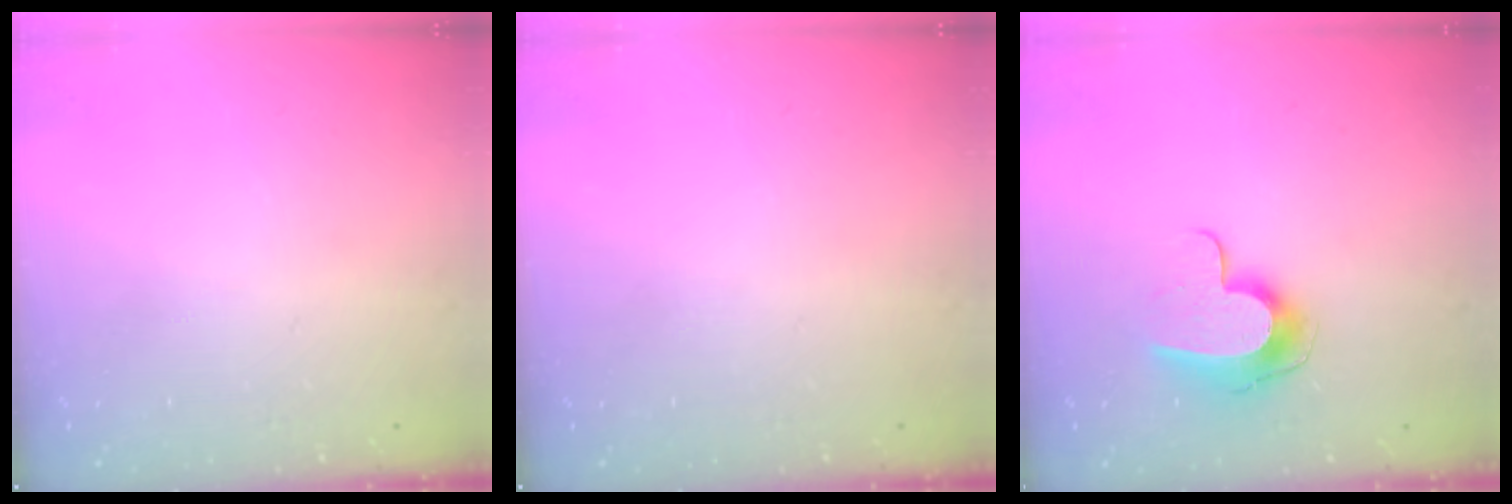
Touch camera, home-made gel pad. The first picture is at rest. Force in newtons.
{"total": 0.0}
{"total": 9.9, "press": 9.9, "slide": 0.4}